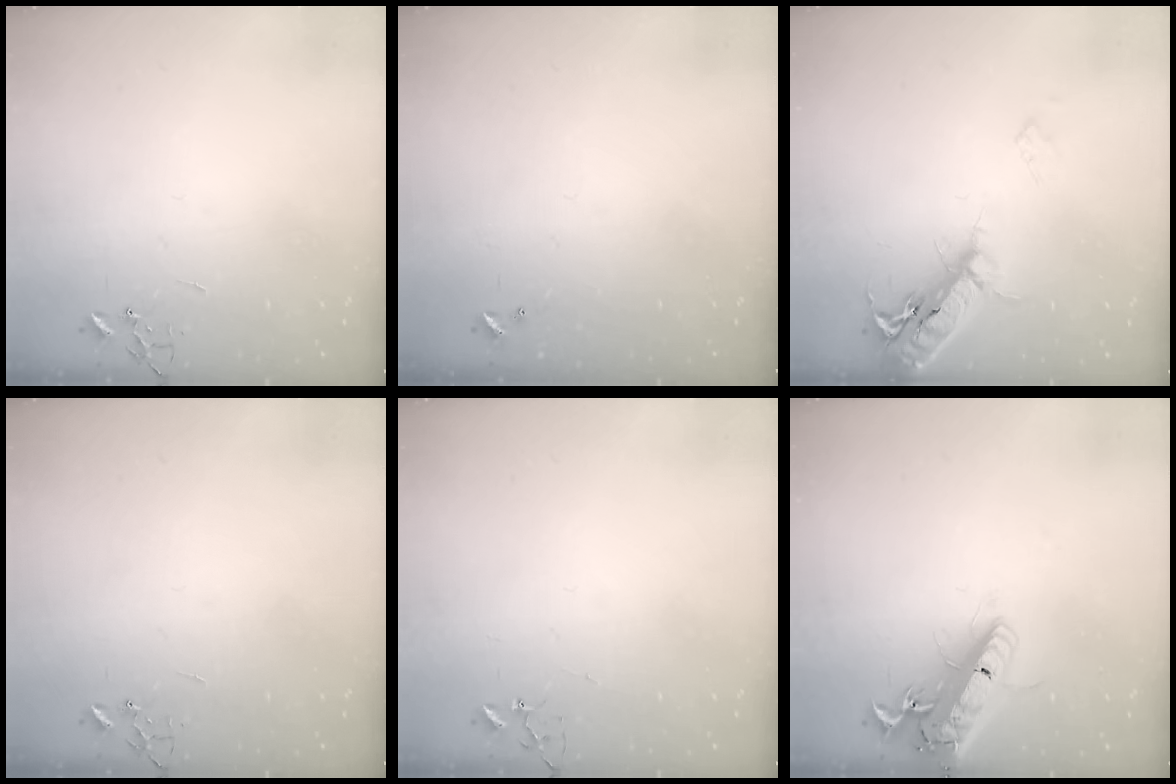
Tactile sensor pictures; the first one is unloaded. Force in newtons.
{"total": 0.0}
{"total": 17.6, "press": 17.3, "slide": 3.5}
{"total": 0.0}
{"total": 3.2, "press": 3.2, "slide": 0.3}
{"total": 19.5, "press": 19.2, "slide": 3.6}